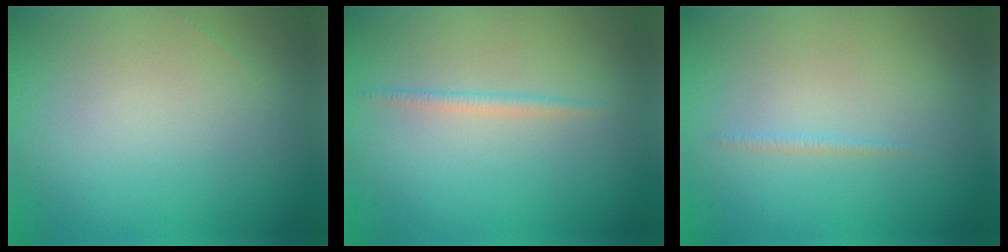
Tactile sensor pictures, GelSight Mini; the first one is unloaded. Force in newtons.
{"total": 0.9, "press": 0.9, "slide": 0.0}
{"total": 0.6, "press": 0.6, "slide": 0.1}